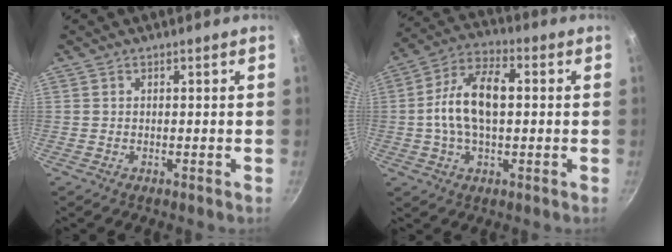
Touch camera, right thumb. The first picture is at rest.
{"total": 13.0, "force": [0.6, 7.1, 10.9], "torque": [-0.187, 0.031, -0.002]}